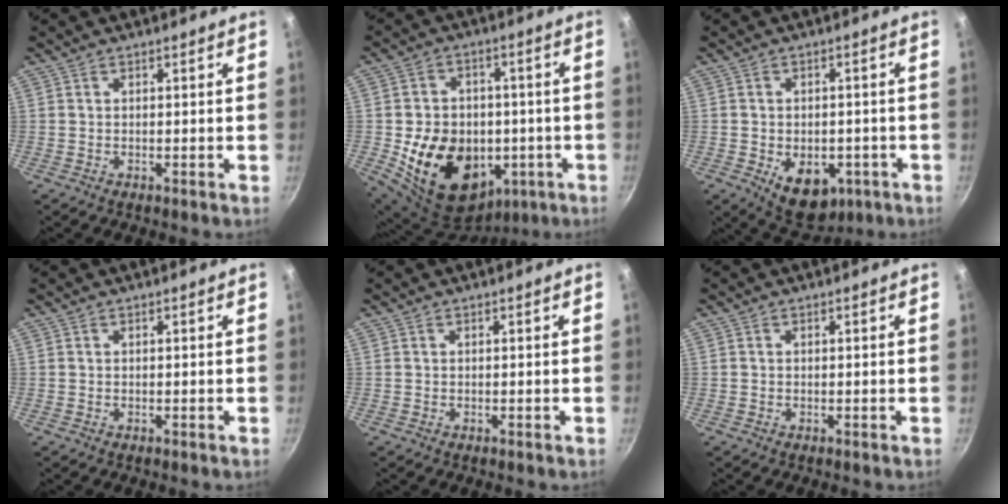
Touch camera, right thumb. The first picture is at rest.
{"total": 20.4, "force": [-3.6, 15.8, 12.4], "torque": [-0.186, 0.021, -0.033]}
{"total": 10.4, "force": [-3.4, 6.9, 6.9], "torque": [-0.065, 0.004, -0.031]}
{"total": 0.0}
{"total": 0.0}
{"total": 0.0}